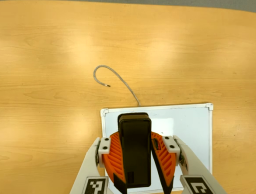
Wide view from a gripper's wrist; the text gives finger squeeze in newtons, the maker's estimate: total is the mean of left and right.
{"total": 9.4, "left": 9.7, "right": 9.2}